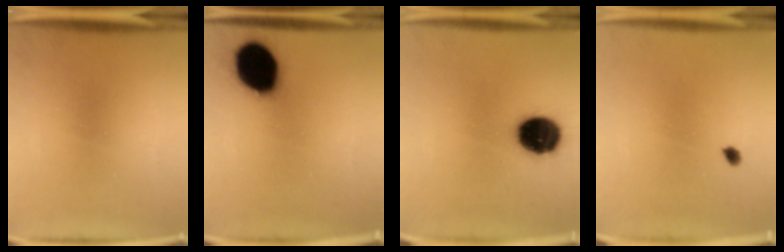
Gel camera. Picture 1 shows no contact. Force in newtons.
{"total": 19.1}
{"total": 14.8}
{"total": 1.1}